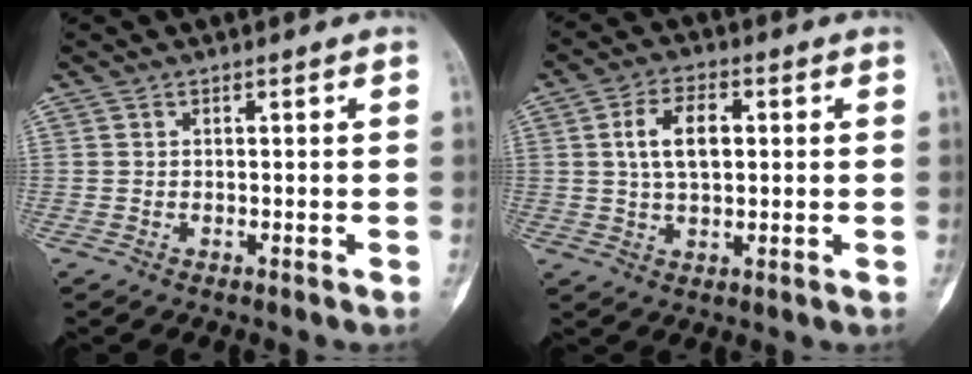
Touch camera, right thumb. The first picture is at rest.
{"total": 8.1, "force": [1.4, 4.6, 6.5], "torque": [-0.108, 0.005, 0.026]}